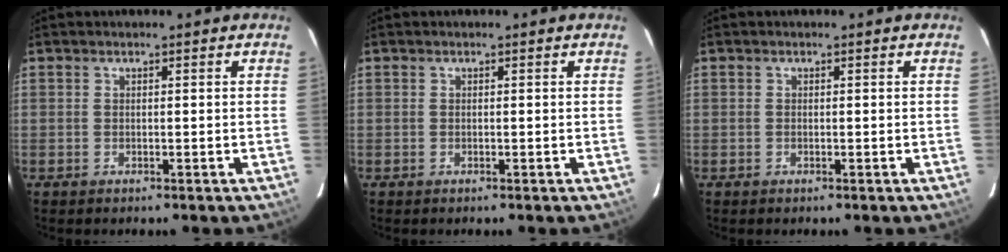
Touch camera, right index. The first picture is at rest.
{"total": 0.0}
{"total": 0.0}